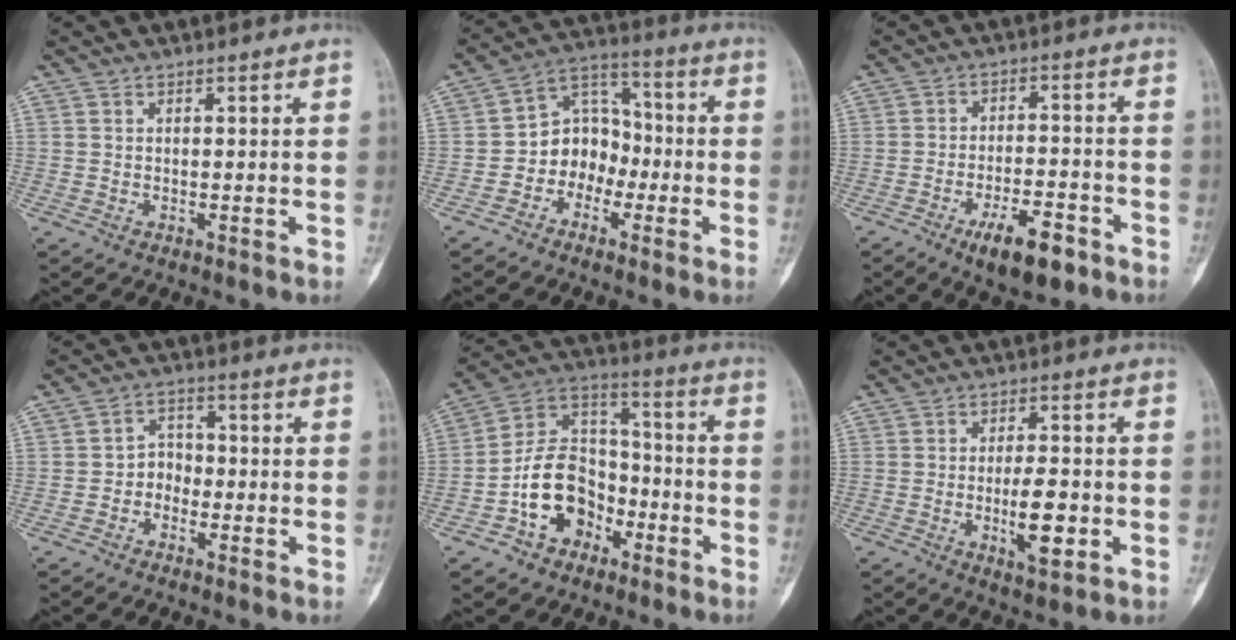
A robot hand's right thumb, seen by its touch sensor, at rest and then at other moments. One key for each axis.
{"total": 9.3, "fx": -2.9, "fy": 7.7, "fz": 4.4, "tx": -0.024, "ty": 0.047, "tz": -0.067}
{"total": 9.5, "fx": -5.5, "fy": 3.5, "fz": 7.0, "tx": -0.103, "ty": 0.025, "tz": -0.083}
{"total": 3.9, "fx": -1.6, "fy": 3.2, "fz": 1.5, "tx": 0.008, "ty": 0.020, "tz": -0.040}
{"total": 14.4, "fx": -6.1, "fy": 10.5, "fz": 7.8, "tx": -0.099, "ty": 0.070, "tz": -0.112}
{"total": 7.6, "fx": -1.8, "fy": 2.7, "fz": 6.9, "tx": -0.103, "ty": 0.002, "tz": -0.025}